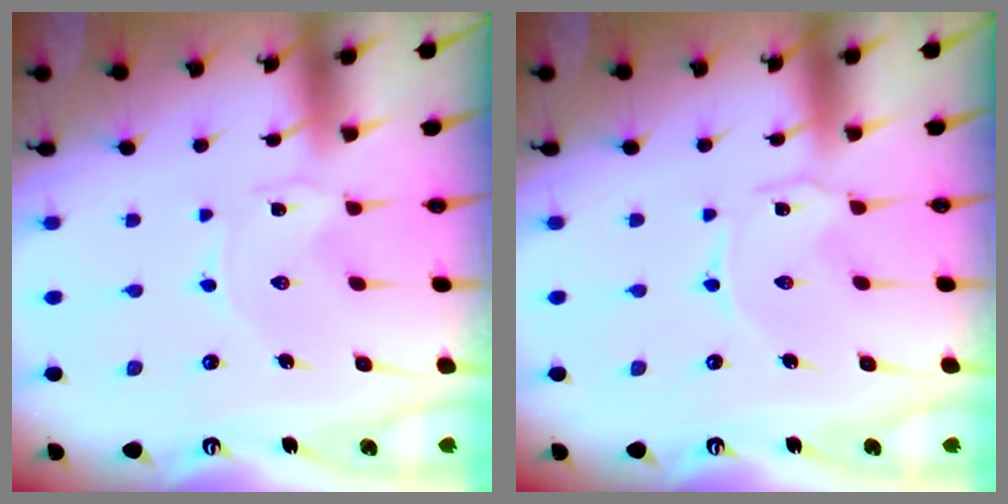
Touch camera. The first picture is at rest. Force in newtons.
{"total": 1.4, "press": 1.4, "slide": 0.3}